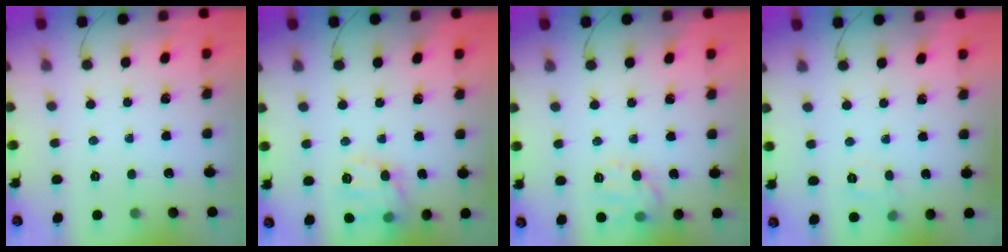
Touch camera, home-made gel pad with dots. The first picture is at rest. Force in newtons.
{"total": 12.2, "press": 12.2, "slide": 0.4}
{"total": 11.1, "press": 11.1, "slide": 0.4}
{"total": 6.6, "press": 6.4, "slide": 1.7}